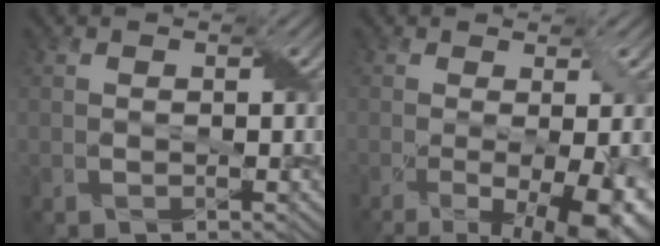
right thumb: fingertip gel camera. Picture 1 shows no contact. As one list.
[{"total": 11.8, "force": [-3.6, 3.8, 10.6], "torque": [-0.142, -0.028, -0.032]}]